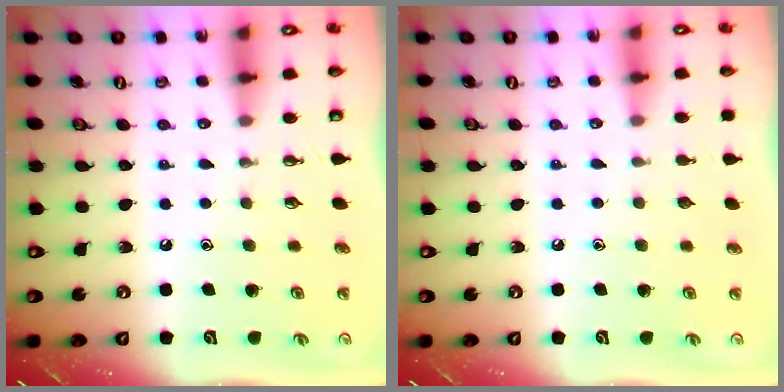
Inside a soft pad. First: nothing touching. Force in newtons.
{"total": 0.0}